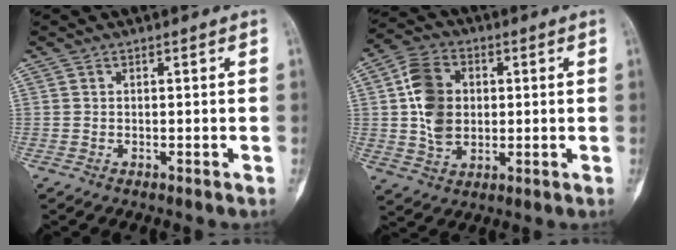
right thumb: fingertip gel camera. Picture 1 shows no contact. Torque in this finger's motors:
{"motor_torque": [-0.40, 0.84, 0.47, -0.32, 0.12]}